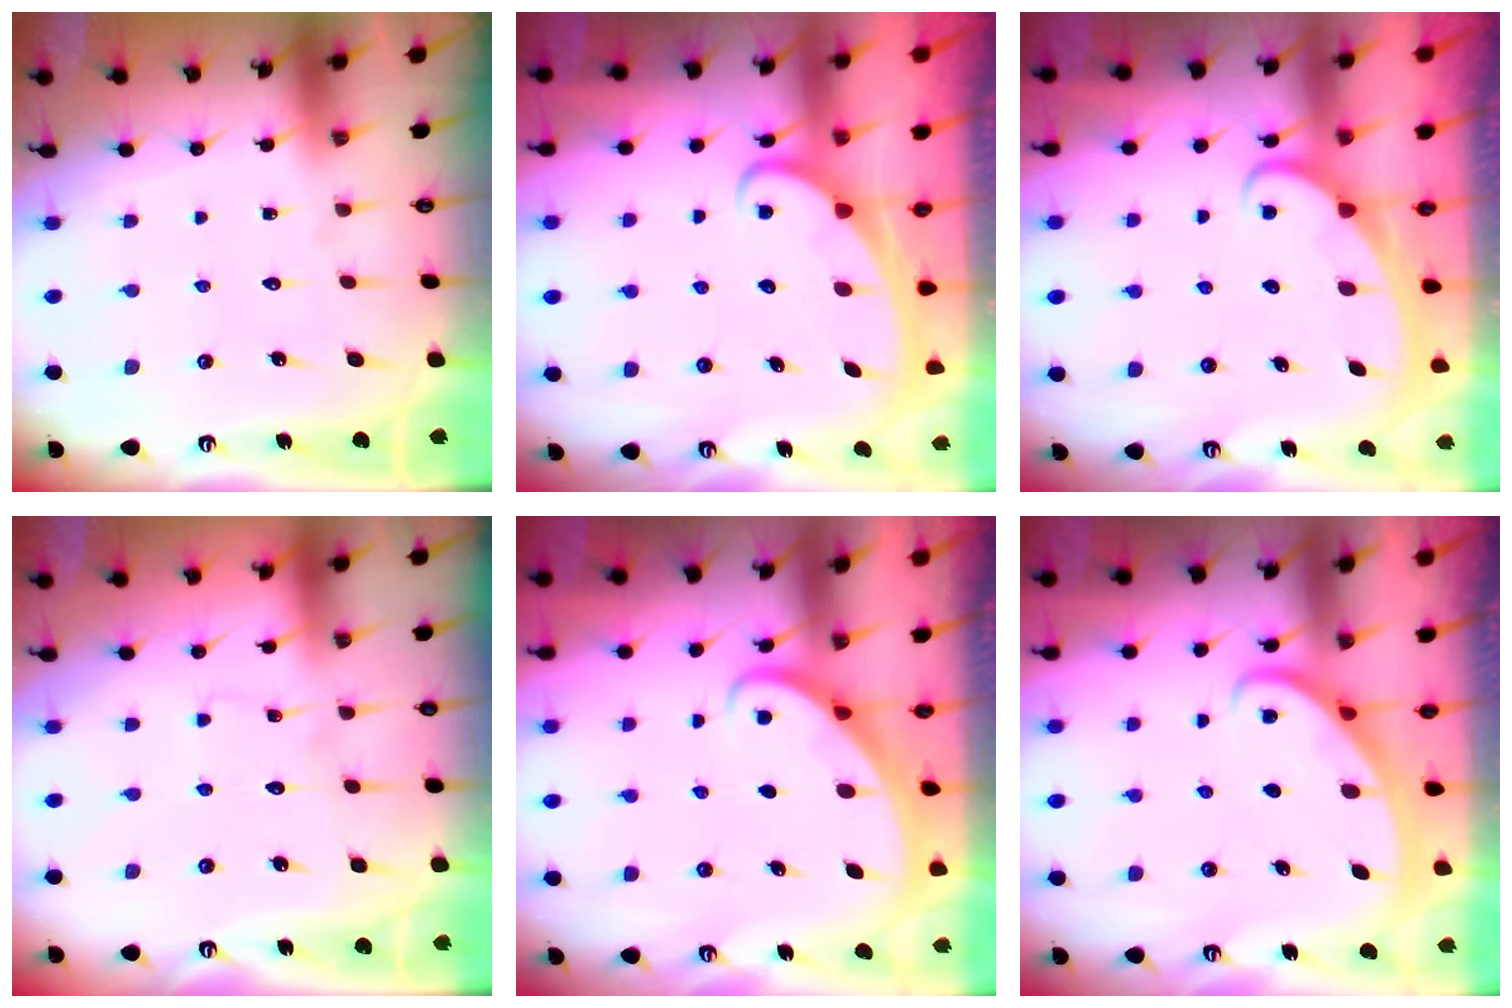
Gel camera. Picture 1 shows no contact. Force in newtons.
{"total": 2.6, "press": 2.6, "slide": 0.3}
{"total": 2.6, "press": 2.6, "slide": 0.3}
{"total": 5.0, "press": 4.9, "slide": 0.5}
{"total": 3.0, "press": 3.0, "slide": 0.2}
{"total": 3.1, "press": 3.1, "slide": 0.1}